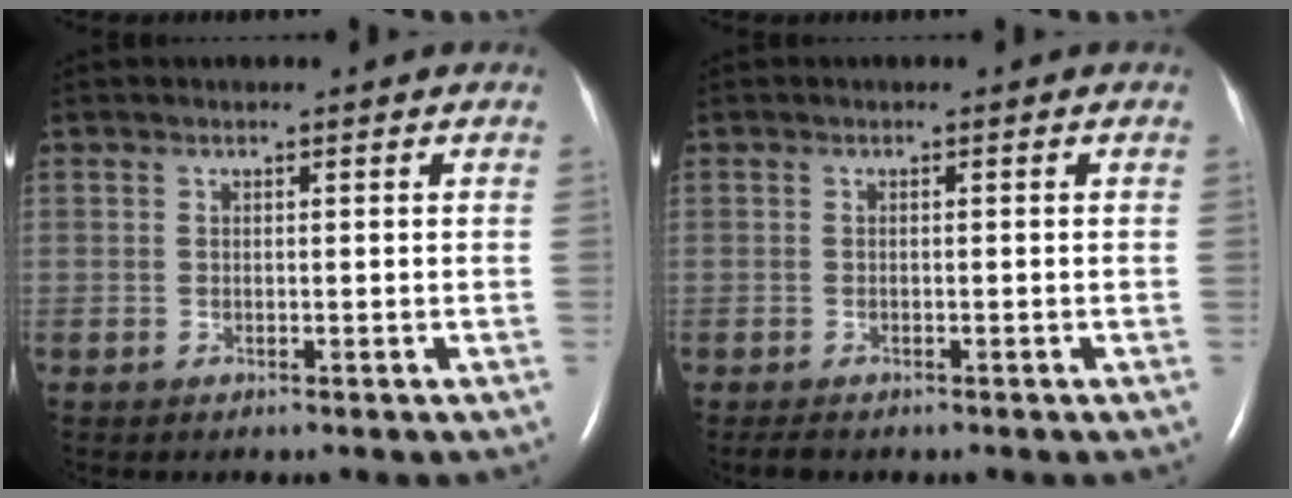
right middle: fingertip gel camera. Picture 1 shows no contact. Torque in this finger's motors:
{"motor_torque": [0.03, -0.03, -0.02, 0.00]}